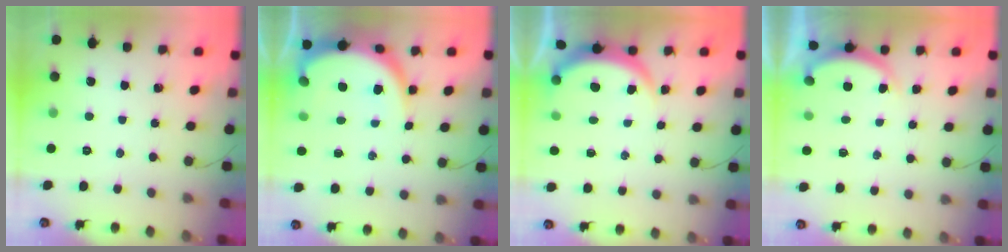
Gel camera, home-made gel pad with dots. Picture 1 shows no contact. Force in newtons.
{"total": 10.4, "press": 10.3, "slide": 1.0}
{"total": 3.8, "press": 3.8, "slide": 0.3}
{"total": 3.0, "press": 2.9, "slide": 0.6}